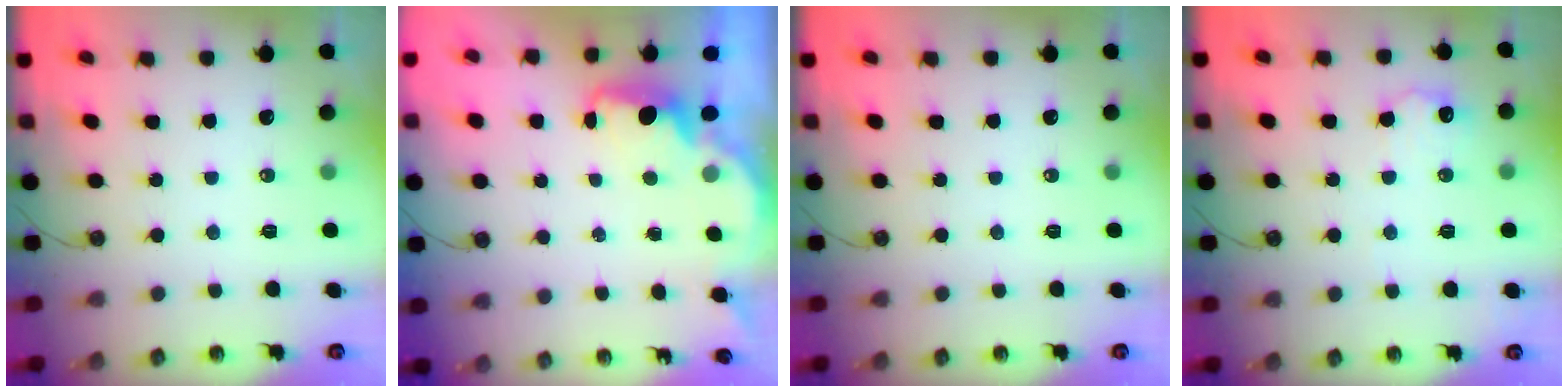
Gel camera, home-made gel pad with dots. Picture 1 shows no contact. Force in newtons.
{"total": 1.8, "press": 1.6, "slide": 0.7}
{"total": 0.0}
{"total": 9.5, "press": 9.5, "slide": 0.4}